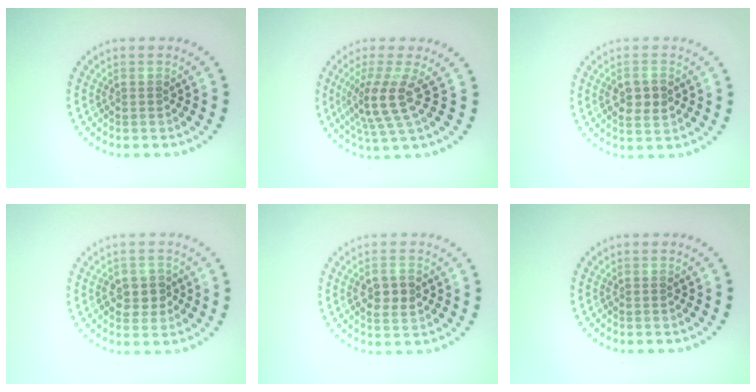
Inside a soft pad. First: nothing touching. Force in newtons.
{"total": 4.2, "press": 3.1, "slide": 2.9}
{"total": 2.7, "press": 2.7, "slide": 0.3}
{"total": 2.2, "press": 2.2, "slide": 0.2}
{"total": 2.7, "press": 2.7, "slide": 0.3}
{"total": 0.0}